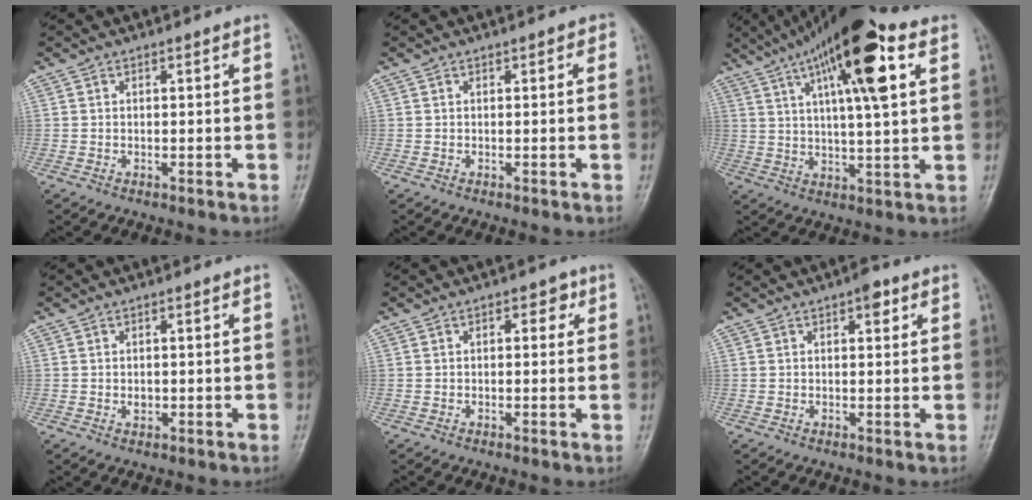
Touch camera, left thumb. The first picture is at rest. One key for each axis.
{"total": 1.5, "fx": 0.4, "fy": 0.8, "fz": 1.2, "tx": -0.006, "ty": 0.004, "tz": 0.001}
{"total": 18.1, "fx": 7.6, "fy": 4.5, "fz": 15.8, "tx": -0.251, "ty": 0.003, "tz": 0.119}
{"total": 1.3, "fx": -0.2, "fy": 1.1, "fz": 0.8, "tx": -0.006, "ty": 0.003, "tz": -0.001}
{"total": 2.6, "fx": 0.9, "fy": 1.6, "fz": 1.8, "tx": -0.003, "ty": 0.003, "tz": 0.005}
{"total": 2.5, "fx": 1.3, "fy": 1.2, "fz": 1.8, "tx": -0.015, "ty": 0.000, "tz": 0.012}